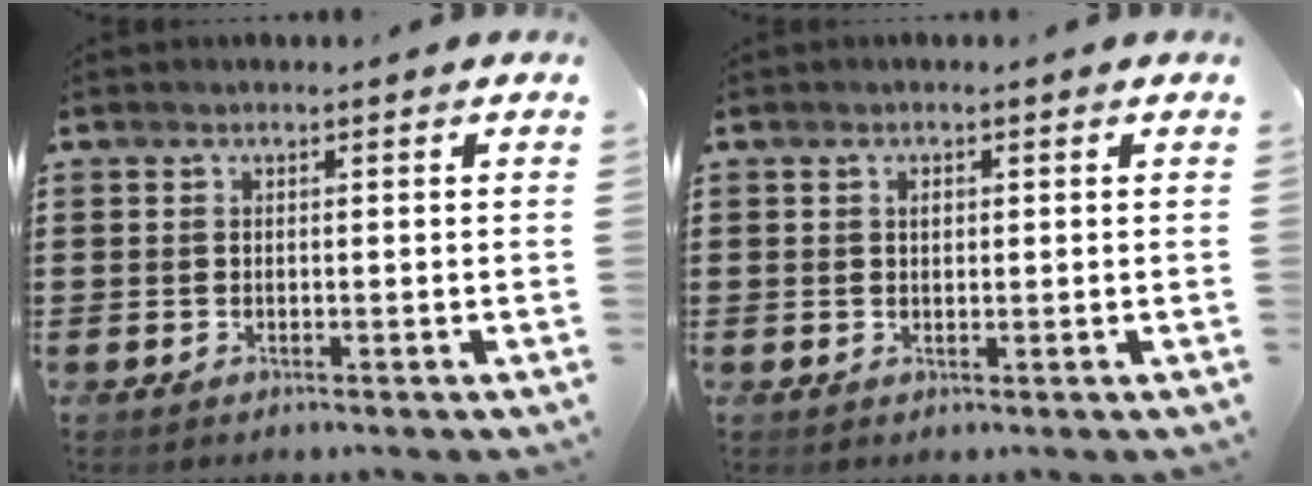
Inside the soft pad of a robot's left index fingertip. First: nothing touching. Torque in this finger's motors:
{"motor_torque": [0.37, 0.12, 0.02, 0.02]}